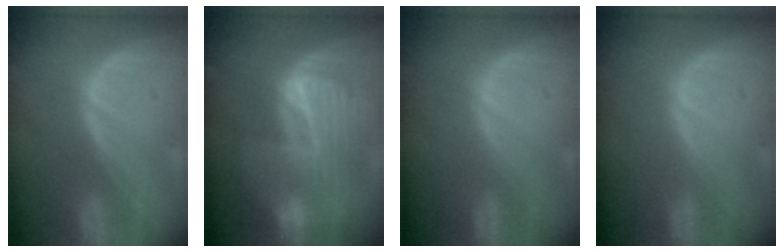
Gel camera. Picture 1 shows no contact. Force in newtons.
{"total": 9.8, "press": 8.5, "slide": 4.9}
{"total": 0.0}
{"total": 0.0}